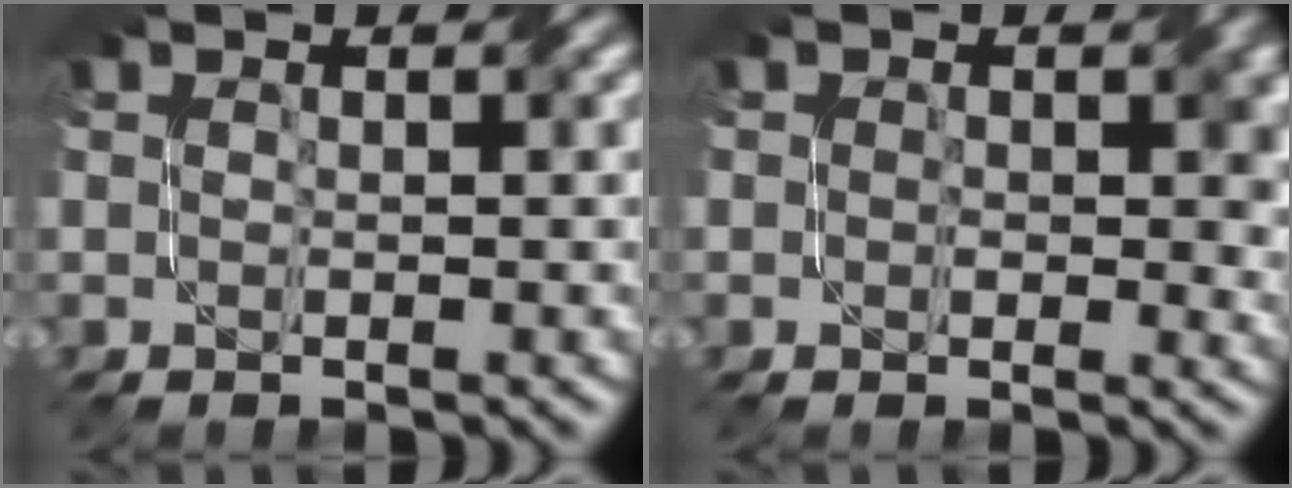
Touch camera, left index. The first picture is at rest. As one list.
[{"total": 3.5, "force": [0.5, 2.4, 2.5], "torque": [-0.029, -0.003, 0.003]}]